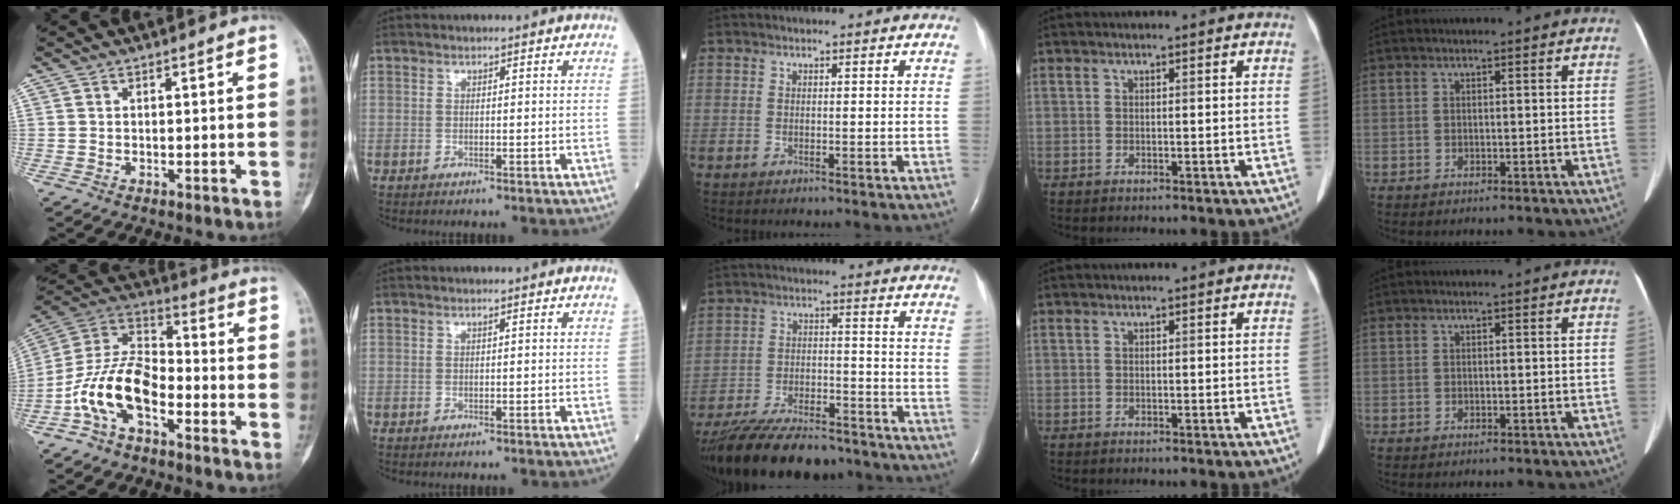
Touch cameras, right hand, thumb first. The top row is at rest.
{"thumb": {"total": 14.0, "force": [-5.7, 7.6, 10.3], "torque": [-0.195, 0.059, -0.116]}, "middle": {"total": 19.3, "force": [-16.5, 4.9, 8.7], "torque": [-0.178, -0.021, -0.257]}}